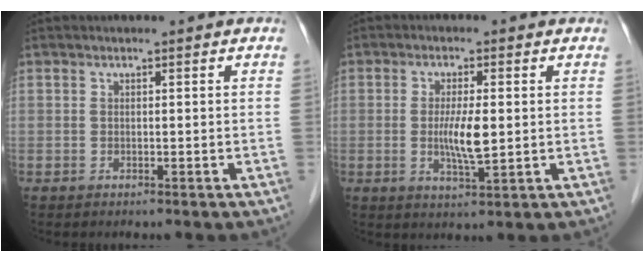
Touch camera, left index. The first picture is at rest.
{"total": 5.2, "force": [-0.1, 1.0, 5.1], "torque": [-0.095, -0.011, -0.002]}